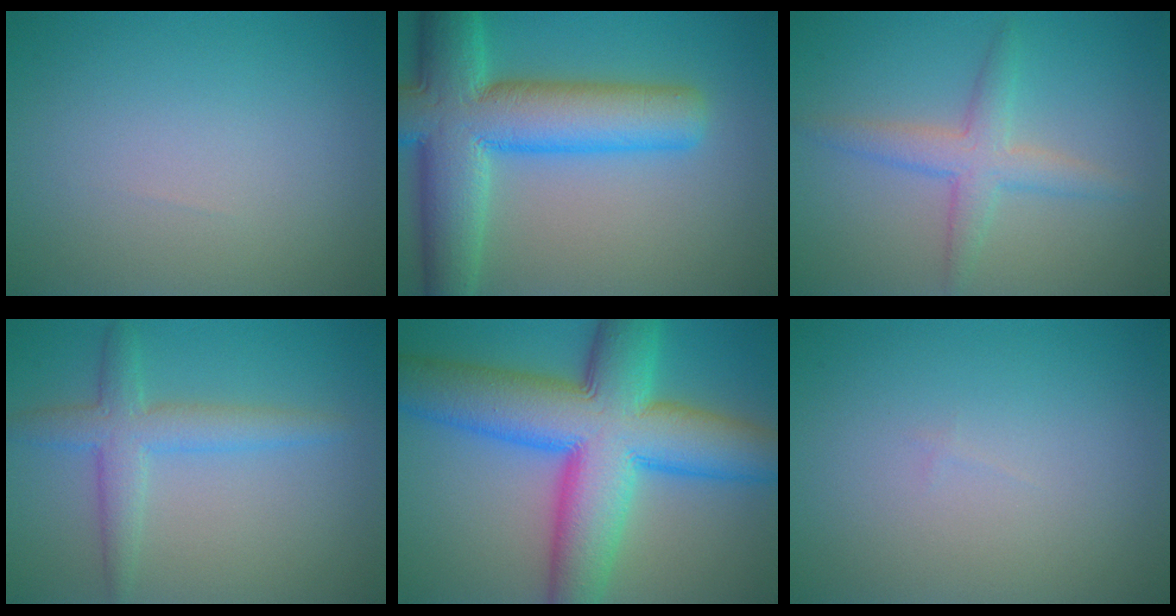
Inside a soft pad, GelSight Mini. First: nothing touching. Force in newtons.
{"total": 11.3, "press": 11.3, "slide": 0.7}
{"total": 3.2, "press": 3.2, "slide": 0.2}
{"total": 3.5, "press": 3.5, "slide": 0.1}
{"total": 14.2, "press": 14.2, "slide": 0.2}
{"total": 0.0}